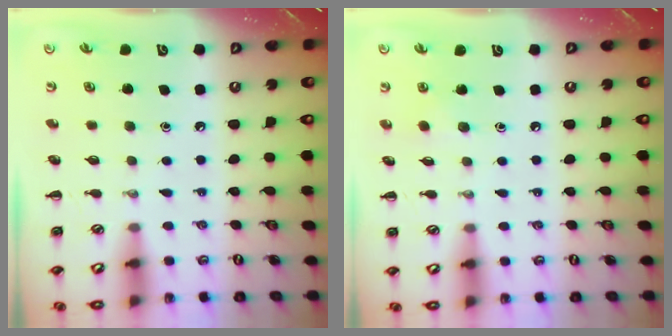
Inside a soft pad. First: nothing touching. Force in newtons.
{"total": 2.0, "press": 1.9, "slide": 0.7}